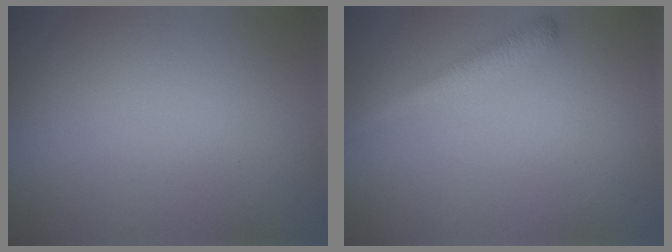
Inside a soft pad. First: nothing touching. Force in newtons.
{"total": 2.2, "press": 2.2, "slide": 0.1}